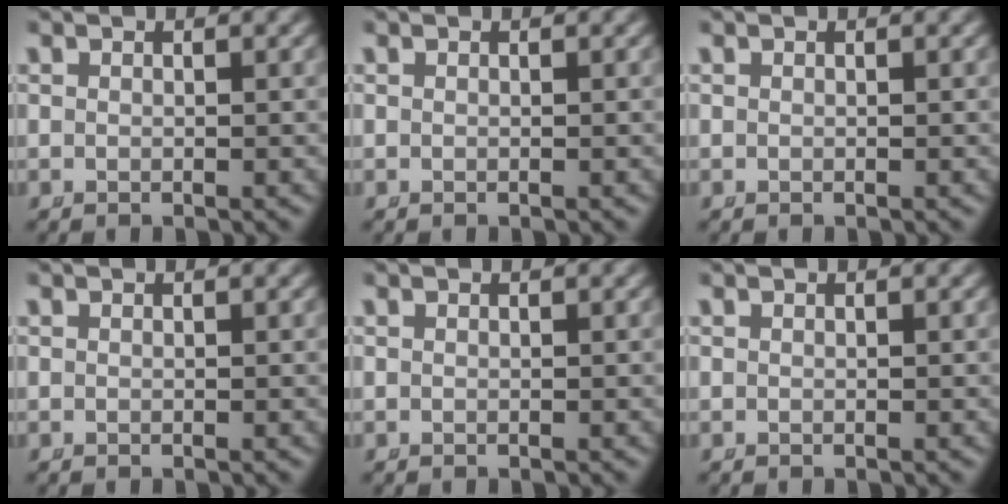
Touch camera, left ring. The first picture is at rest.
{"total": 0.0}
{"total": 0.0}
{"total": 0.0}
{"total": 0.0}
{"total": 0.0}